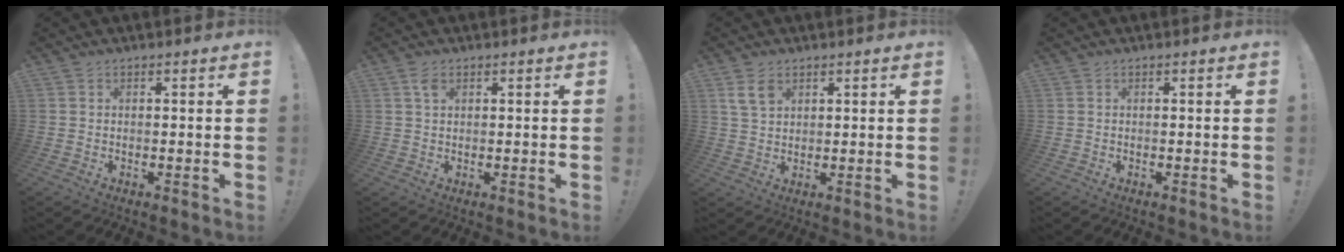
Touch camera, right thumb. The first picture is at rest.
{"total": 2.9, "force": [1.5, 1.5, 2.0], "torque": [-0.035, -0.001, 0.026]}
{"total": 5.4, "force": [2.8, 3.4, 3.2], "torque": [-0.054, -0.006, 0.054]}
{"total": 0.0}